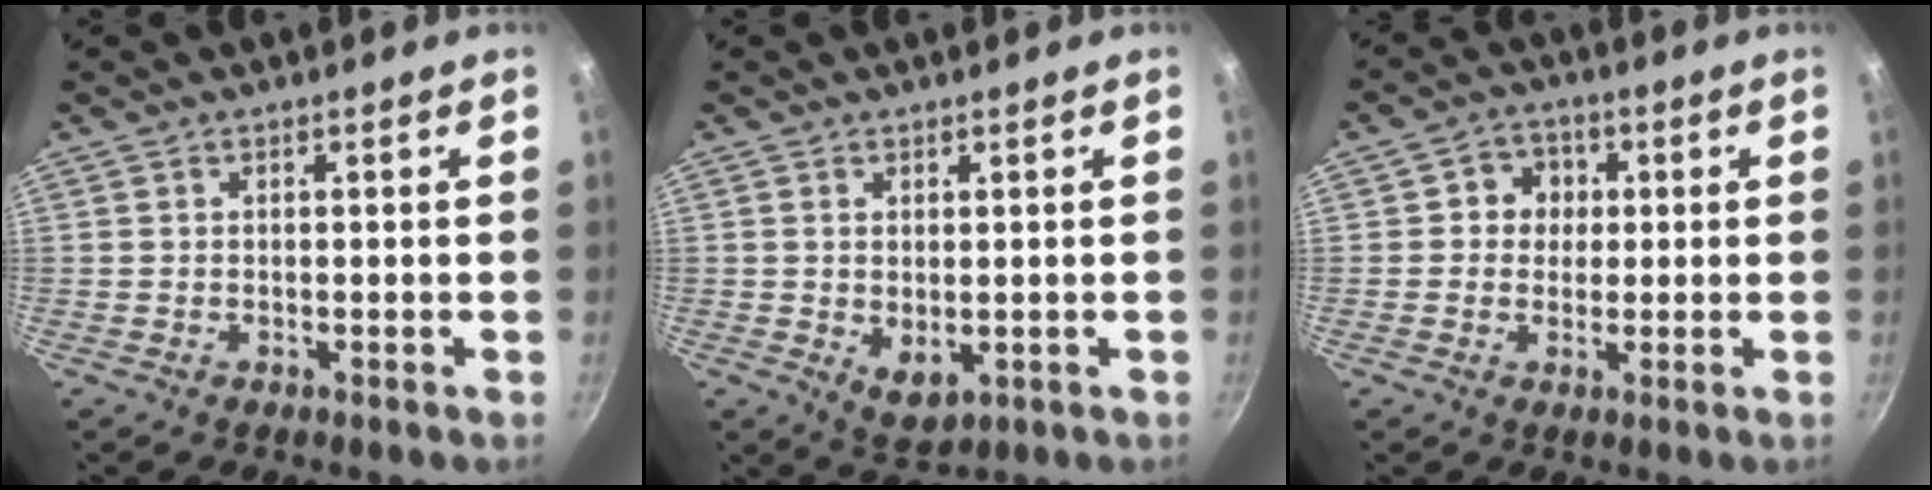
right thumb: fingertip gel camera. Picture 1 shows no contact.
{"total": 4.6, "force": [-0.1, 2.7, 3.7], "torque": [-0.059, -0.016, 0.006]}
{"total": 5.2, "force": [0.7, 4.9, 1.8], "torque": [0.008, 0.004, 0.001]}